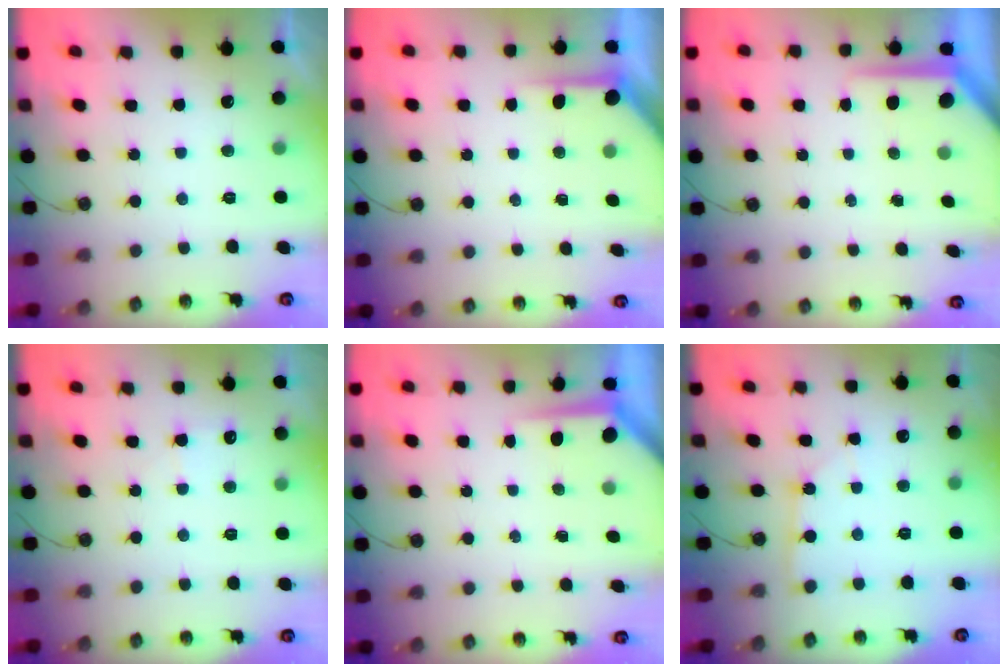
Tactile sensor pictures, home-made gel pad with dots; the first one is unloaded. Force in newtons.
{"total": 4.6, "press": 4.6, "slide": 0.2}
{"total": 6.4, "press": 6.4, "slide": 0.5}
{"total": 3.6, "press": 3.6, "slide": 0.4}
{"total": 4.0, "press": 3.9, "slide": 0.3}
{"total": 2.5, "press": 2.5, "slide": 0.2}